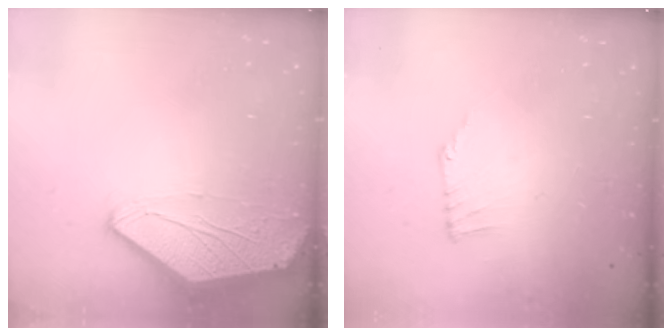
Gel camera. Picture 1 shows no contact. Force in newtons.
{"total": 0.8, "press": 0.8, "slide": 0.2}